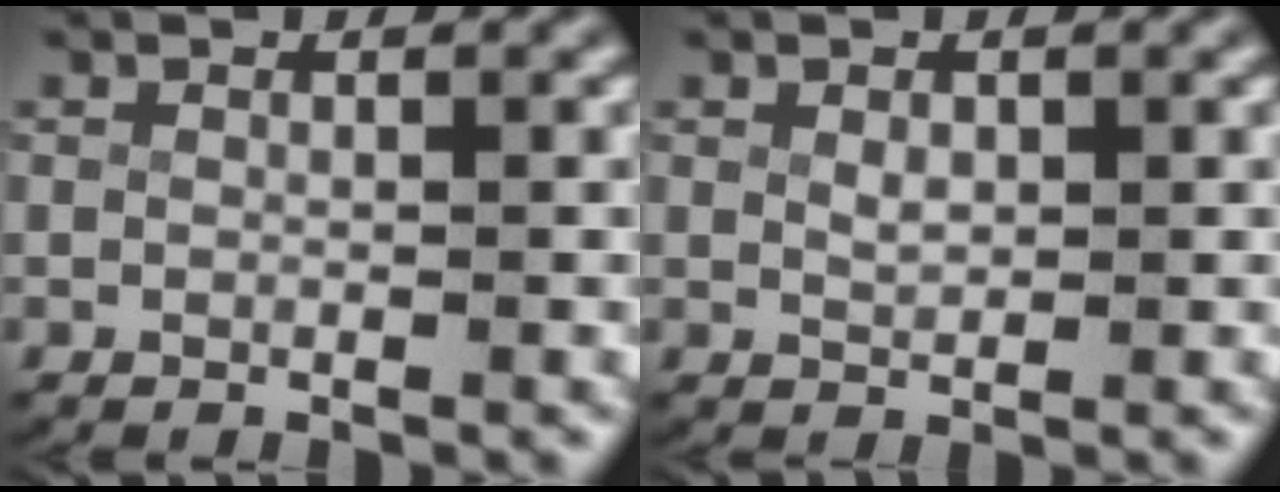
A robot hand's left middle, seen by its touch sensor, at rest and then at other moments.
{"total": 0.9, "force": [0.3, 0.4, 0.7], "torque": [-0.019, -0.011, 0.016]}